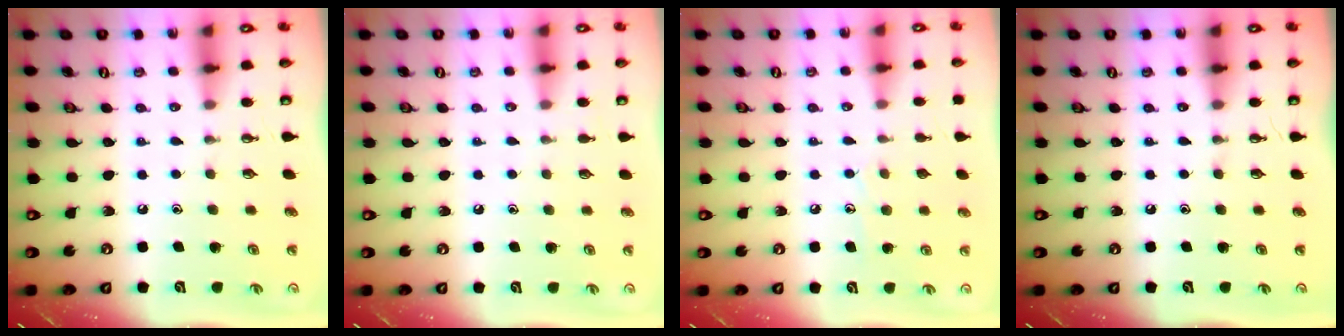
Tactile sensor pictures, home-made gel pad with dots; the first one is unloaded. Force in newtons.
{"total": 2.8, "press": 2.8, "slide": 0.2}
{"total": 5.8, "press": 5.8, "slide": 0.5}
{"total": 0.0}